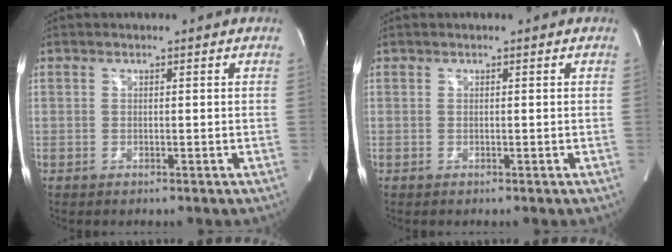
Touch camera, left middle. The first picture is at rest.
{"total": 0.0}